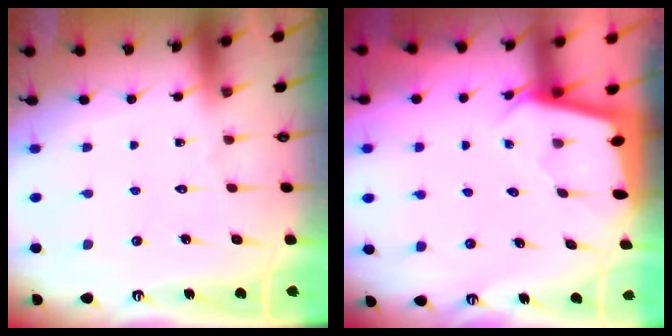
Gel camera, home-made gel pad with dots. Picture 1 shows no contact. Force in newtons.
{"total": 2.0, "press": 2.0, "slide": 0.2}